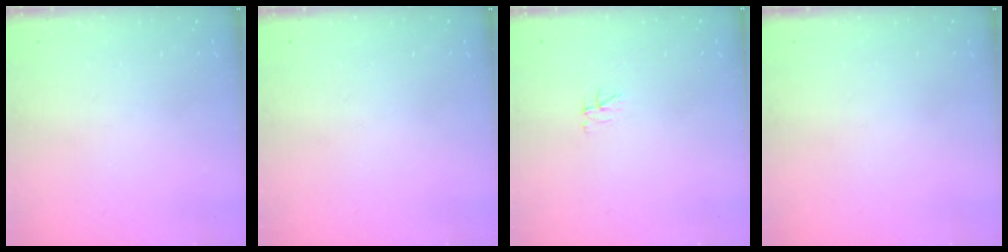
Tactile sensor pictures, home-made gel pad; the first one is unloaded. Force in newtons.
{"total": 0.0}
{"total": 3.1, "press": 3.1, "slide": 0.4}
{"total": 0.0}